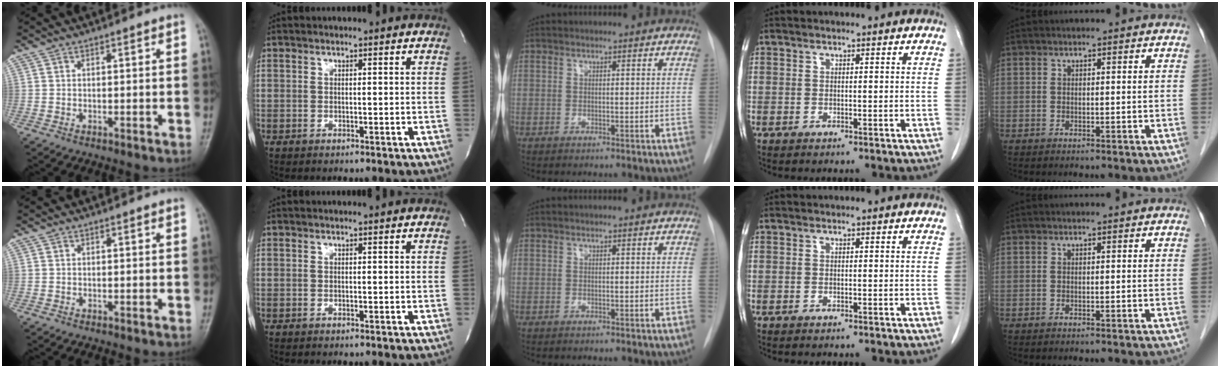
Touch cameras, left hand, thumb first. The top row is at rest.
{}